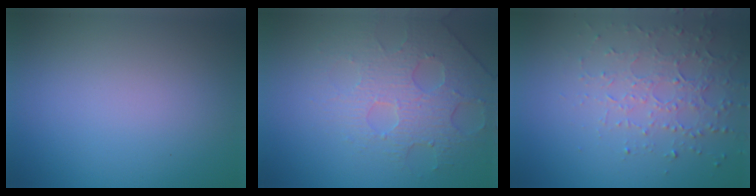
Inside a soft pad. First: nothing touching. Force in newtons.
{"total": 4.1, "press": 3.9, "slide": 1.1}
{"total": 3.5, "press": 3.0, "slide": 1.7}